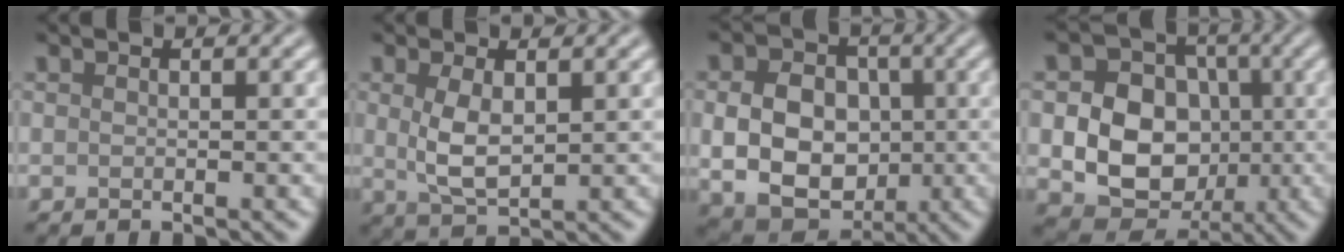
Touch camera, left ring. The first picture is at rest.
{"total": 3.4, "force": [0.7, 1.5, 2.9], "torque": [-0.066, -0.004, 0.017]}
{"total": 8.0, "force": [-0.3, 6.2, 5.0], "torque": [-0.090, -0.007, -0.009]}
{"total": 9.8, "force": [-0.8, 8.1, 5.5], "torque": [-0.074, 0.003, -0.025]}